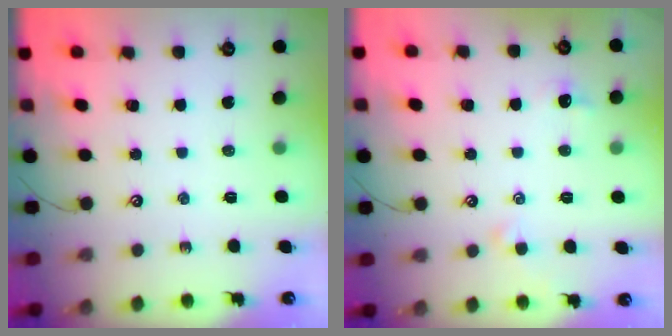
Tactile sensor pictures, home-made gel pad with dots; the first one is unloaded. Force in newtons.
{"total": 0.7, "press": 0.4, "slide": 0.5}